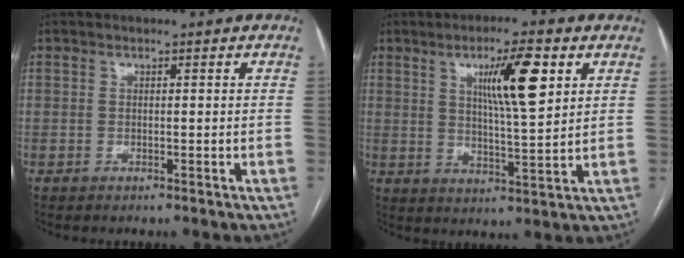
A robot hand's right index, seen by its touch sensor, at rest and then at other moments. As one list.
[{"total": 10.0, "force": [4.0, 1.0, 9.1], "torque": [-0.151, 0.000, 0.065]}]